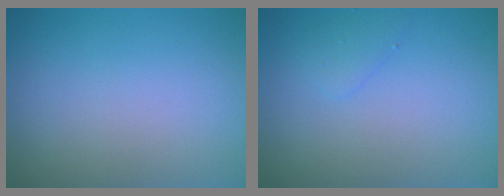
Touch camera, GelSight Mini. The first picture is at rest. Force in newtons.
{"total": 1.0, "press": 1.0, "slide": 0.1}